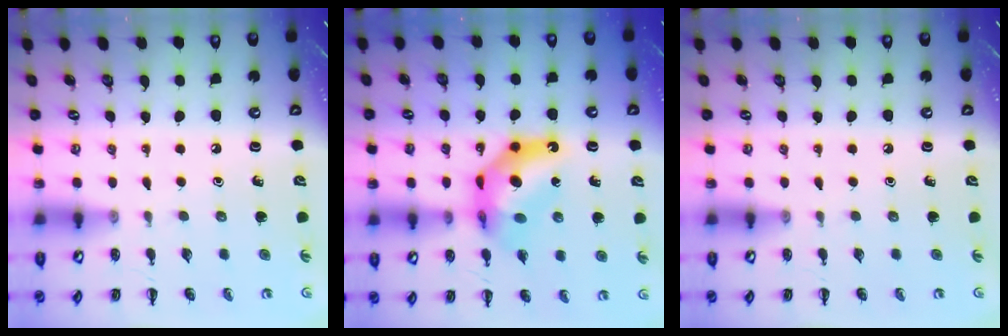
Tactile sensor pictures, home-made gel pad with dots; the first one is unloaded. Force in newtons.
{"total": 10.4, "press": 9.8, "slide": 3.4}
{"total": 0.0}